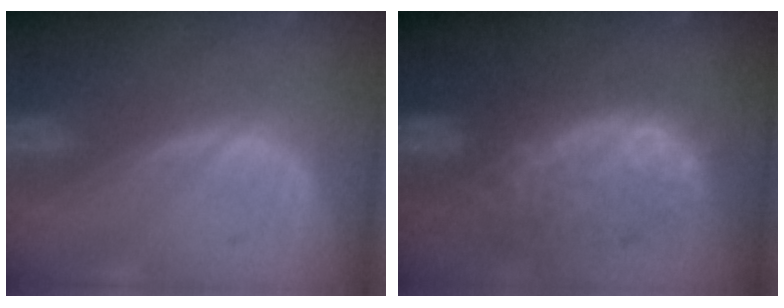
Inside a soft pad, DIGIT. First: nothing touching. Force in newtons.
{"total": 10.4, "press": 9.4, "slide": 4.6}